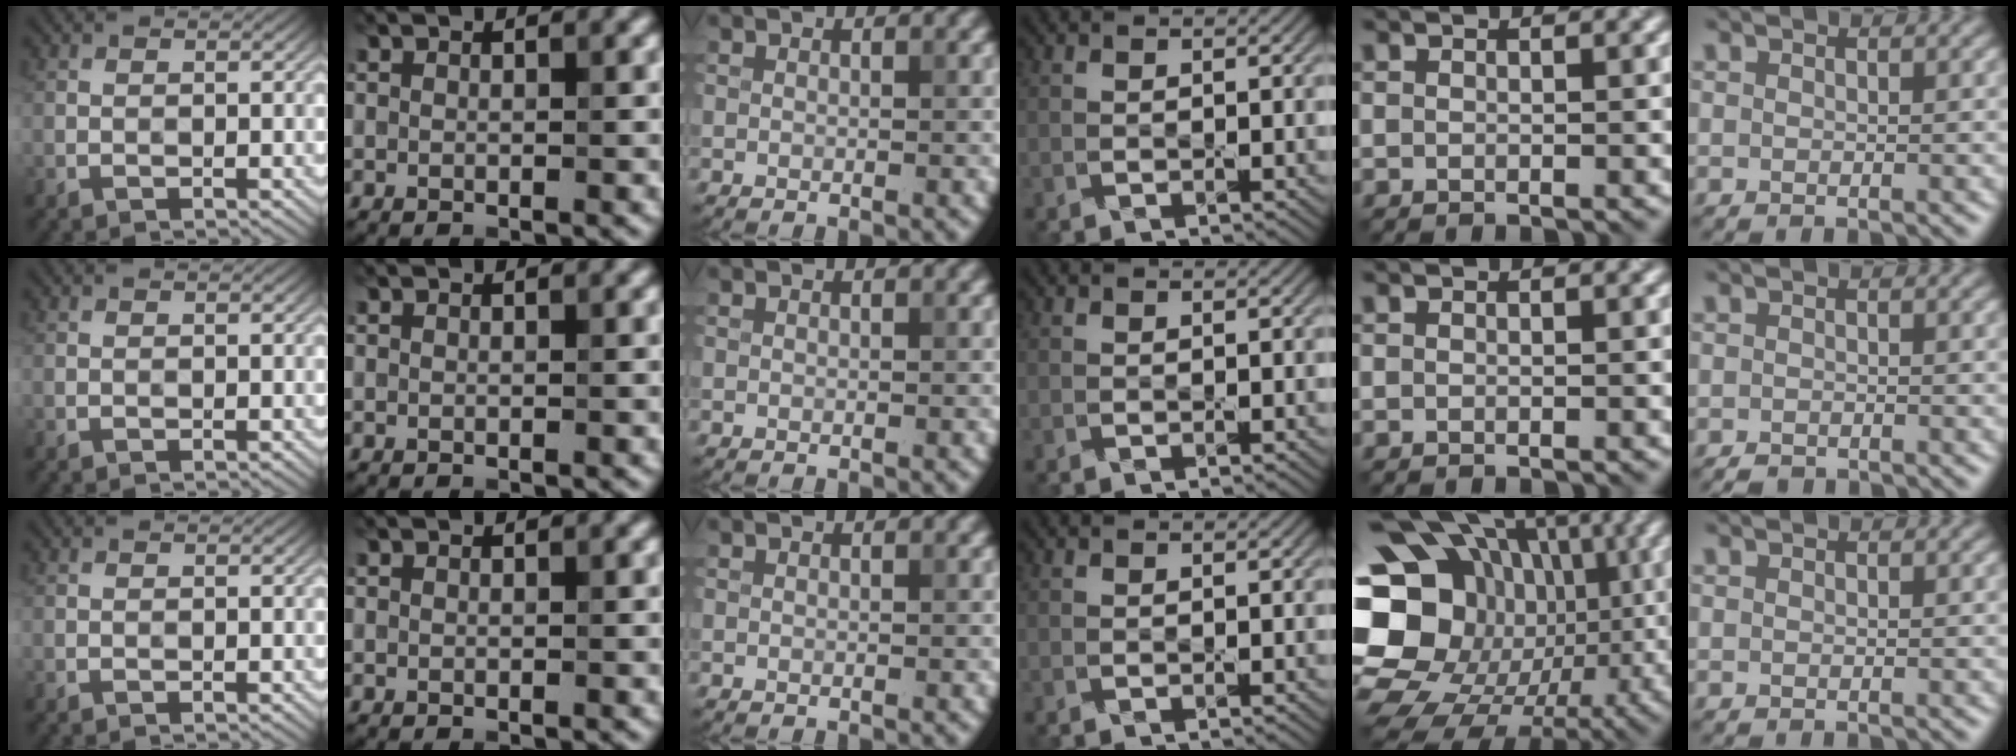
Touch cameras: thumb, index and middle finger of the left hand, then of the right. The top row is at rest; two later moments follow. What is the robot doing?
{"motion": "press", "object": "keyboard"}